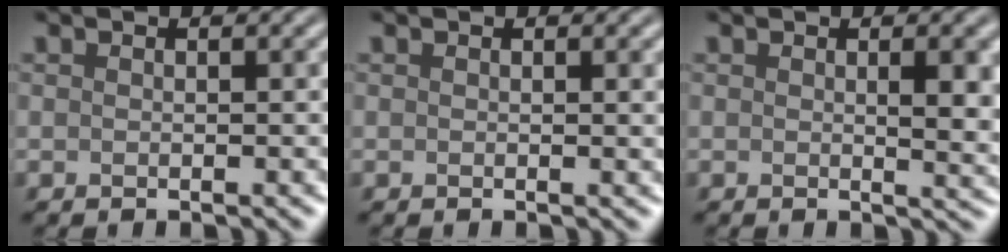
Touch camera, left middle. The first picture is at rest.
{"total": 0.6, "force": [0.2, 0.0, 0.5], "torque": [-0.003, 0.001, 0.000]}
{"total": 3.2, "force": [0.5, 0.8, 3.1], "torque": [-0.037, -0.003, 0.009]}